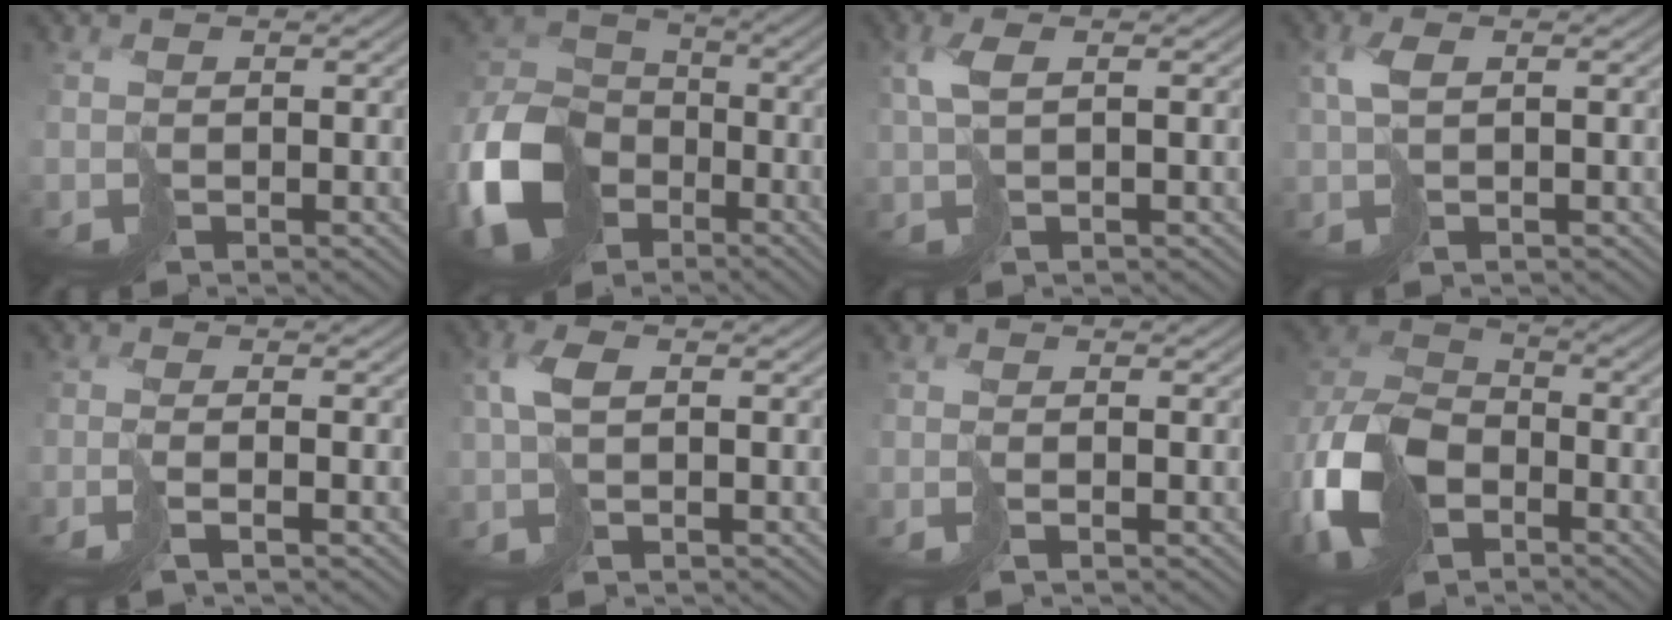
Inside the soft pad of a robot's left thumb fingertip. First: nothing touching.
{"total": 15.1, "force": [-6.1, 11.0, 8.4], "torque": [-0.233, -0.038, -0.129]}
{"total": 3.3, "force": [1.1, 1.0, 3.0], "torque": [-0.062, 0.011, 0.020]}
{"total": 2.8, "force": [0.9, 0.9, 2.5], "torque": [-0.056, 0.009, 0.017]}
{"total": 4.1, "force": [-1.9, 1.0, 3.5], "torque": [-0.059, 0.001, -0.049]}
{"total": 3.6, "force": [0.5, 1.4, 3.2], "torque": [-0.074, 0.007, 0.008]}
{"total": 1.6, "force": [-0.7, 0.3, 1.4], "torque": [-0.028, 0.000, -0.022]}
{"total": 15.7, "force": [-7.0, 10.0, 9.9], "torque": [-0.271, -0.045, -0.138]}